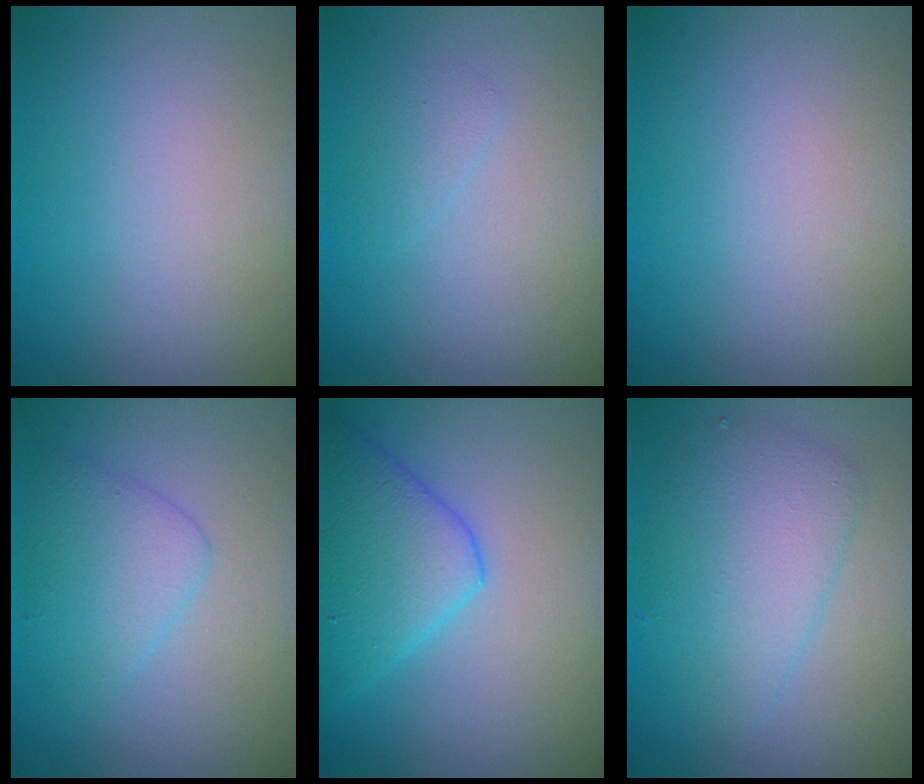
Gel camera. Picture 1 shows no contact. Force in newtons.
{"total": 0.9, "press": 0.9, "slide": 0.0}
{"total": 0.0}
{"total": 1.9, "press": 1.9, "slide": 0.1}
{"total": 5.8, "press": 5.8, "slide": 0.3}
{"total": 4.6, "press": 4.6, "slide": 0.0}